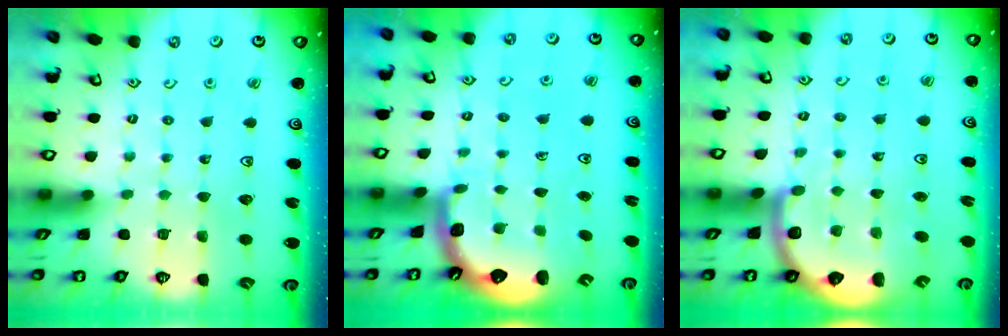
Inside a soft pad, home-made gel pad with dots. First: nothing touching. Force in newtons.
{"total": 1.4, "press": 1.4, "slide": 0.1}
{"total": 6.5, "press": 6.1, "slide": 2.4}